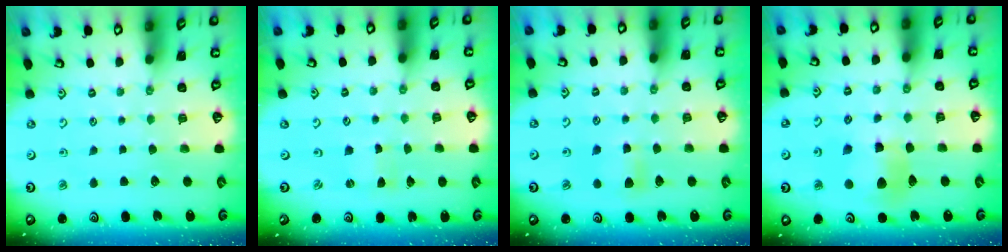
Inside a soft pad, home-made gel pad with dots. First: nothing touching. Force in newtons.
{"total": 0.6, "press": 0.6, "slide": 0.1}
{"total": 5.2, "press": 5.2, "slide": 0.6}
{"total": 9.2, "press": 9.1, "slide": 1.5}